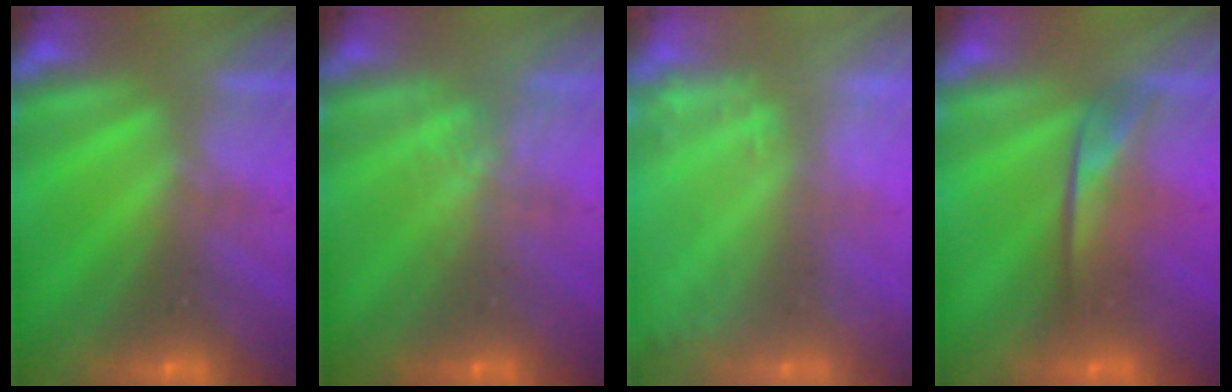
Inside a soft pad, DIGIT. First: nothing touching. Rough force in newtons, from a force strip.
{"total": 1.6}
{"total": 1.8}
{"total": 1.8}